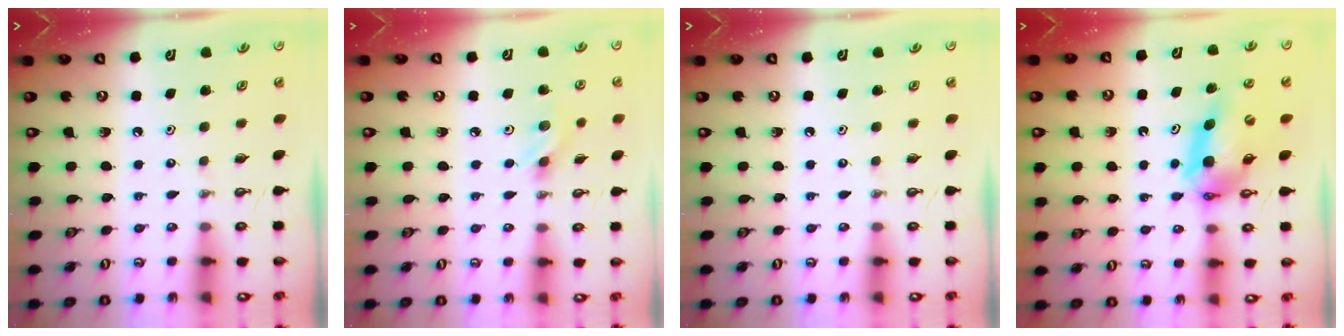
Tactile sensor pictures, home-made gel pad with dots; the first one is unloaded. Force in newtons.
{"total": 8.5, "press": 6.6, "slide": 5.3}
{"total": 0.0}
{"total": 11.0, "press": 10.9, "slide": 1.1}